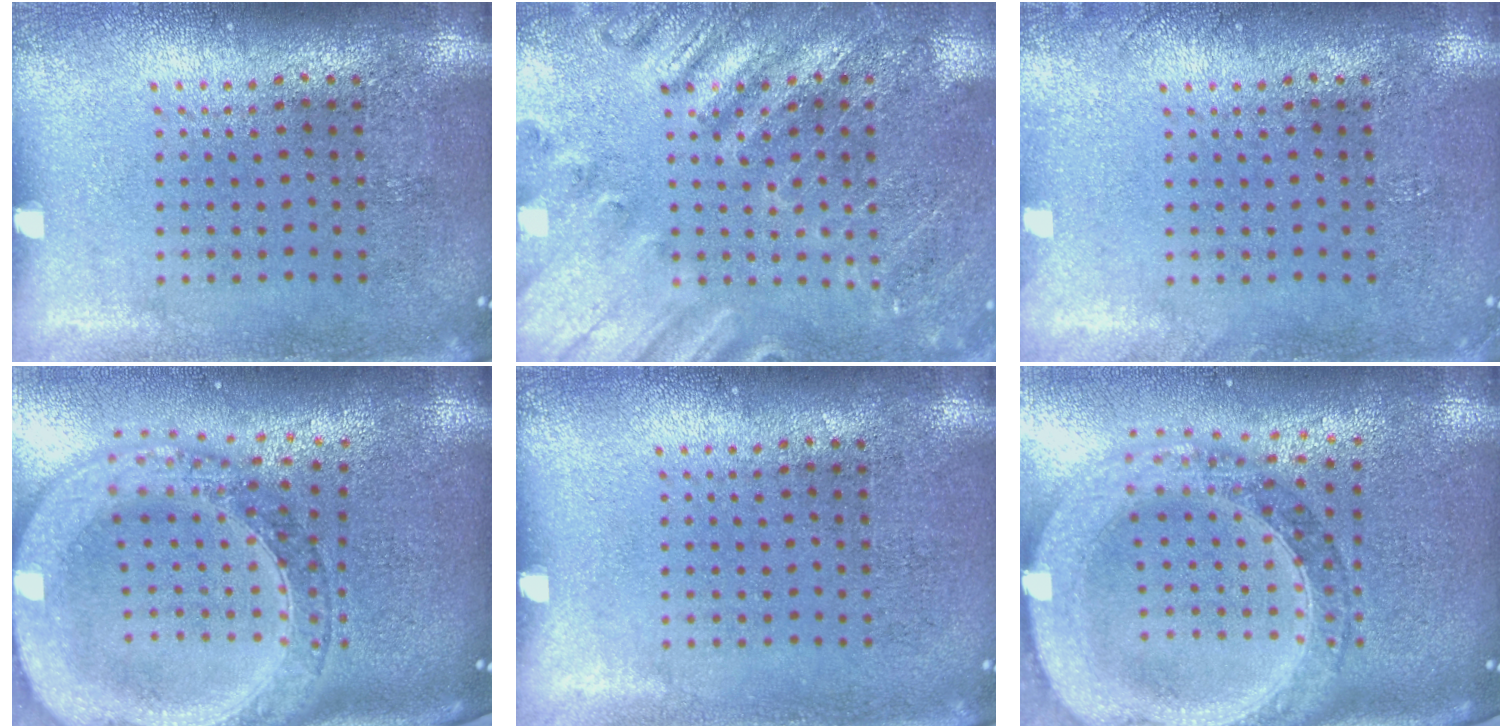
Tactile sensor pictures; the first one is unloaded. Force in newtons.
{"total": 2.4, "press": 2.4, "slide": 0.3}
{"total": 0.9, "press": 0.8, "slide": 0.2}
{"total": 4.0, "press": 3.0, "slide": 2.6}
{"total": 0.0}
{"total": 2.5, "press": 2.2, "slide": 1.2}